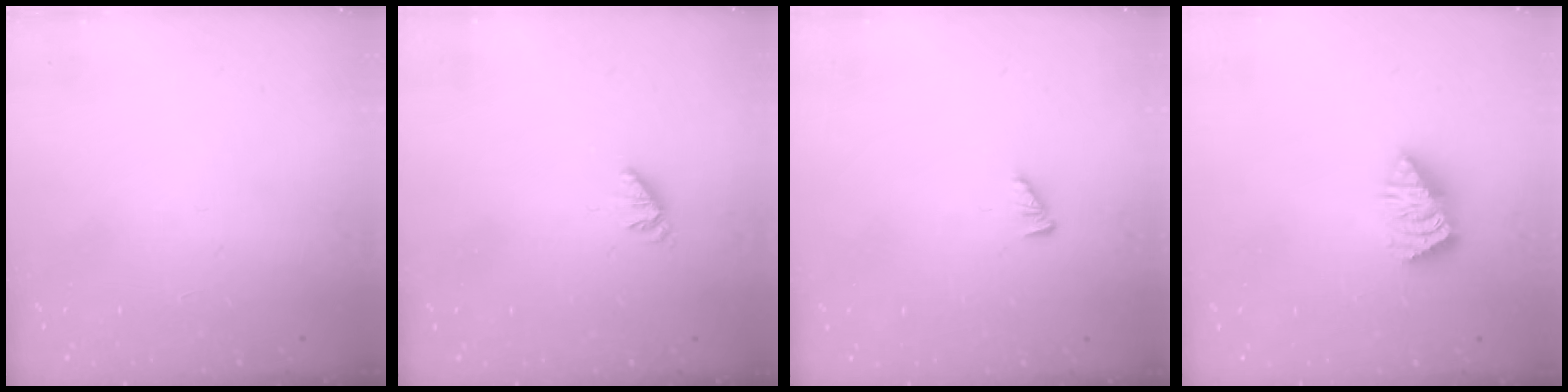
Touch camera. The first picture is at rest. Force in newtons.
{"total": 0.6, "press": 0.6, "slide": 0.2}
{"total": 2.2, "press": 2.1, "slide": 0.4}
{"total": 2.8, "press": 2.7, "slide": 0.5}